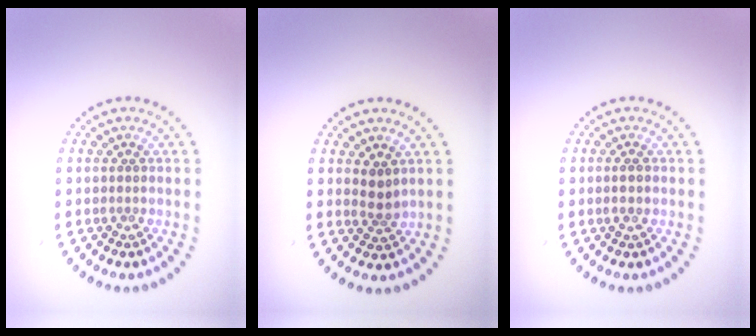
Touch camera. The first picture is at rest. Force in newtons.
{"total": 1.6, "press": 1.3, "slide": 0.9}
{"total": 1.0, "press": 0.9, "slide": 0.4}